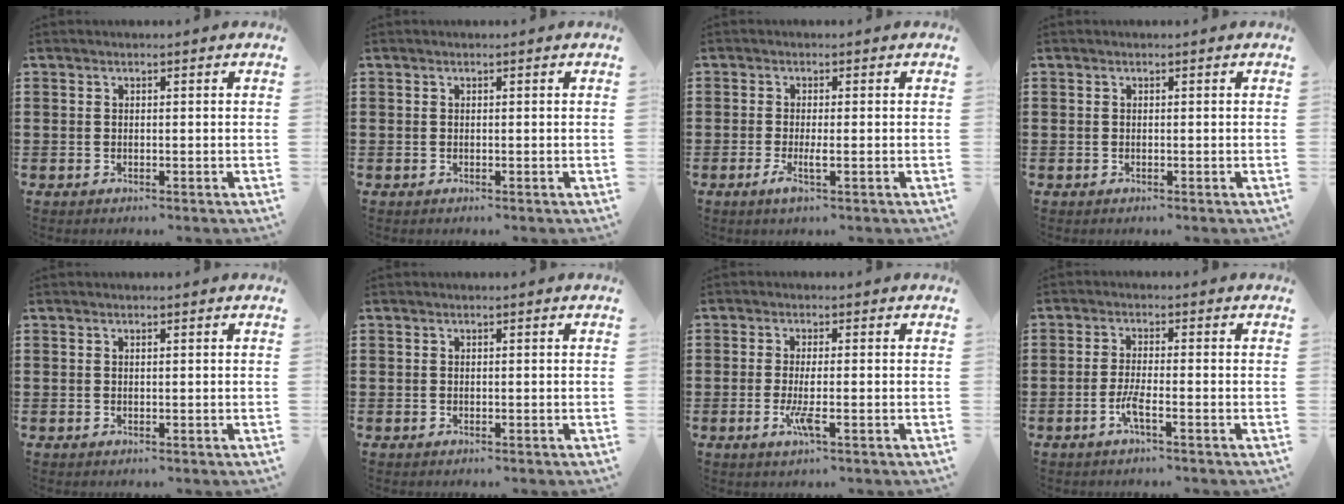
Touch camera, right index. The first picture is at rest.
{"total": 0.0}
{"total": 2.9, "force": [-1.0, 0.1, 2.7], "torque": [-0.060, -0.012, -0.023]}
{"total": 0.0}
{"total": 0.0}
{"total": 0.0}
{"total": 3.6, "force": [-1.1, 0.3, 3.4], "torque": [-0.081, -0.016, -0.027]}
{"total": 3.3, "force": [-1.8, 0.2, 2.8], "torque": [-0.071, -0.009, -0.039]}